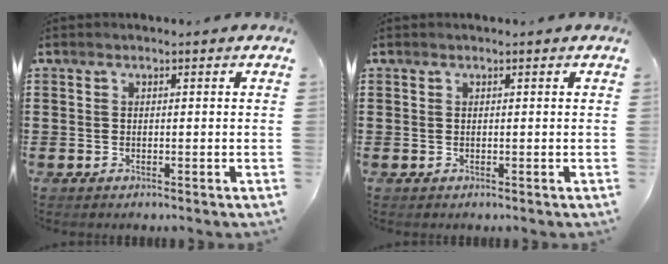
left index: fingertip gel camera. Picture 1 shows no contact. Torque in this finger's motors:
{"motor_torque": [-0.19, 0.00, -0.10, -0.01]}